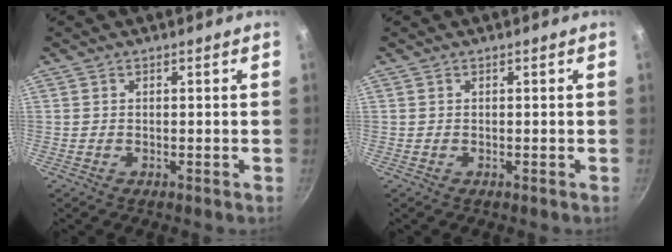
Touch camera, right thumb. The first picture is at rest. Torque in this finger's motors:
{"motor_torque": [0.01, 0.01, 0.00, 0.00, 0.02]}